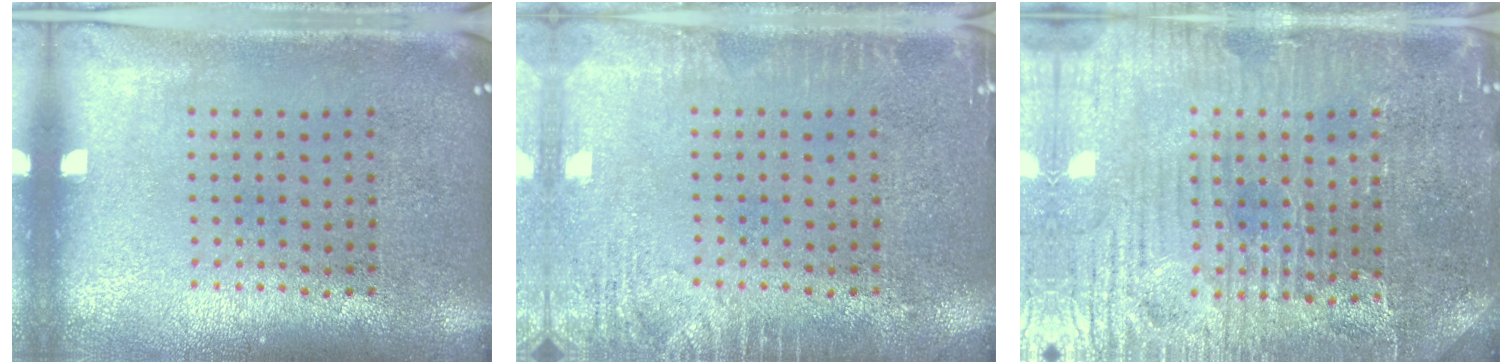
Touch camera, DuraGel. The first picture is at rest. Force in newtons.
{"total": 2.5, "press": 2.5, "slide": 0.4}
{"total": 4.8, "press": 4.6, "slide": 1.3}